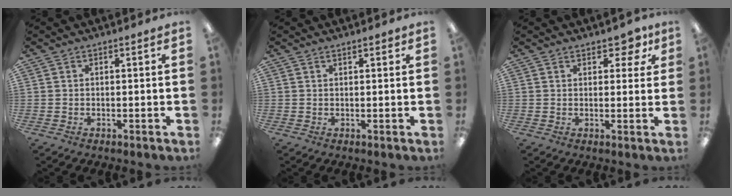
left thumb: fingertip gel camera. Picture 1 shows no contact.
{"total": 1.1, "force": [1.0, 0.3, 0.5], "torque": [-0.011, -0.001, 0.018]}
{"total": 5.0, "force": [3.1, 2.8, 2.7], "torque": [-0.027, -0.008, 0.052]}